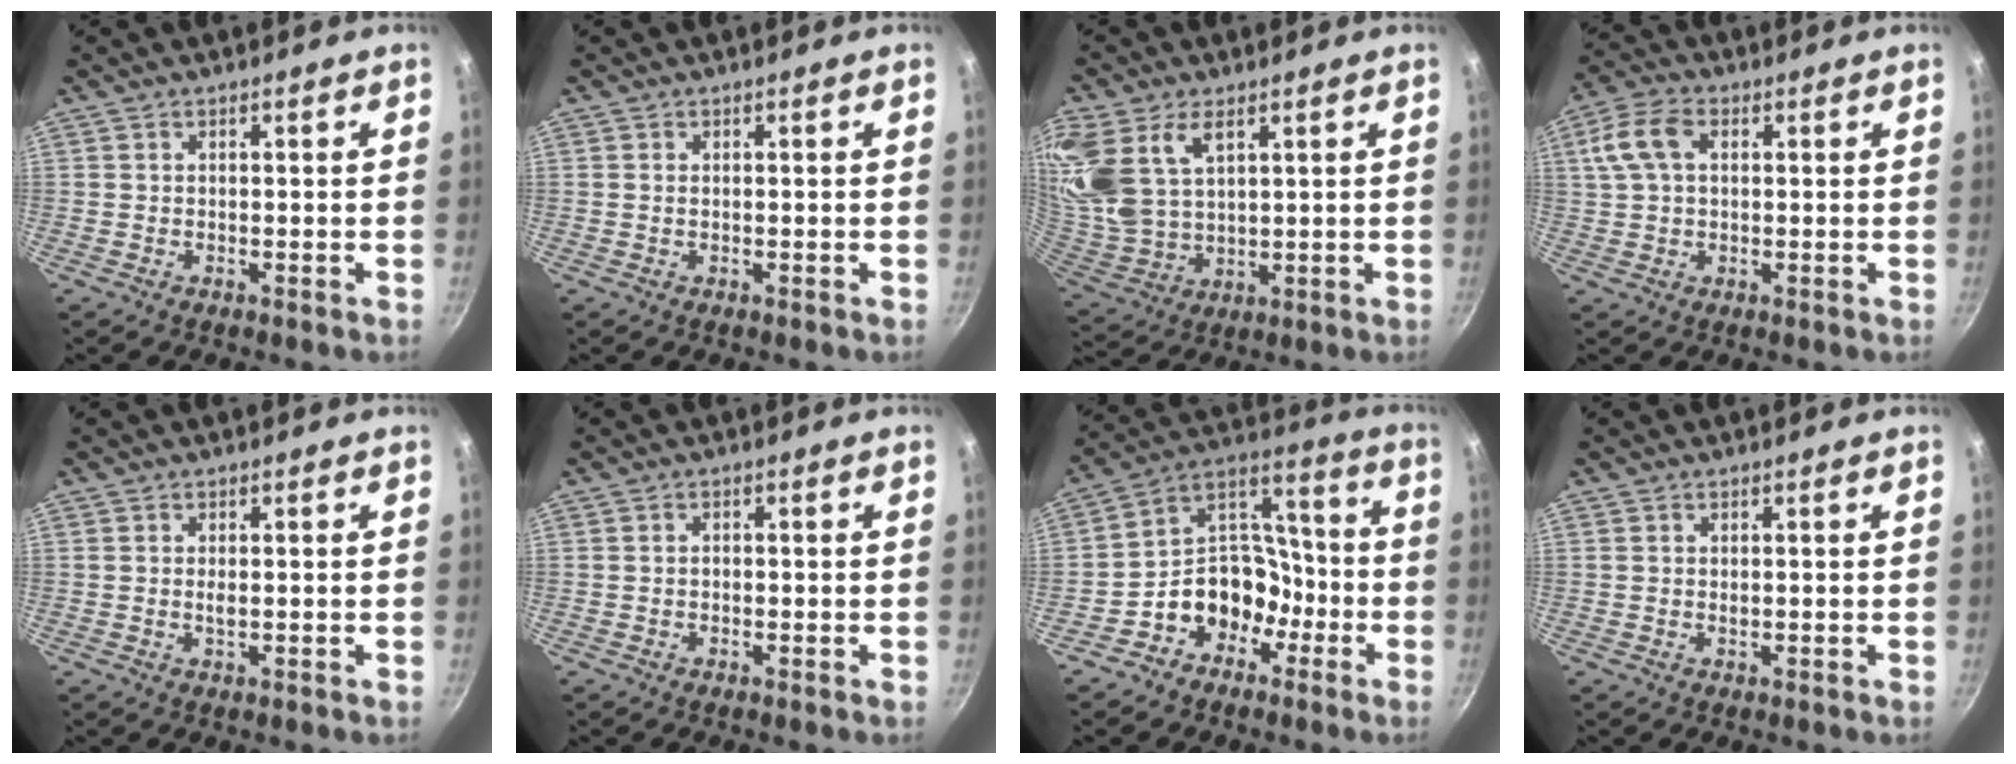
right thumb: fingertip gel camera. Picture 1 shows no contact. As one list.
[{"total": 0.0}, {"total": 18.5, "force": [7.4, 11.4, 12.6], "torque": [-0.304, -0.003, 0.154]}, {"total": 7.7, "force": [2.0, 4.9, 5.6], "torque": [-0.118, 0.019, 0.037]}, {"total": 1.1, "force": [0.1, 0.4, 1.0], "torque": [-0.019, -0.002, 0.004]}, {"total": 0.7, "force": [-0.1, 0.5, 0.4], "torque": [-0.005, 0.001, -0.003]}, {"total": 13.8, "force": [-5.9, 10.2, 7.1], "torque": [-0.072, 0.082, -0.109]}, {"total": 0.5, "force": [0.2, 0.3, 0.4], "torque": [-0.006, -0.001, 0.004]}]